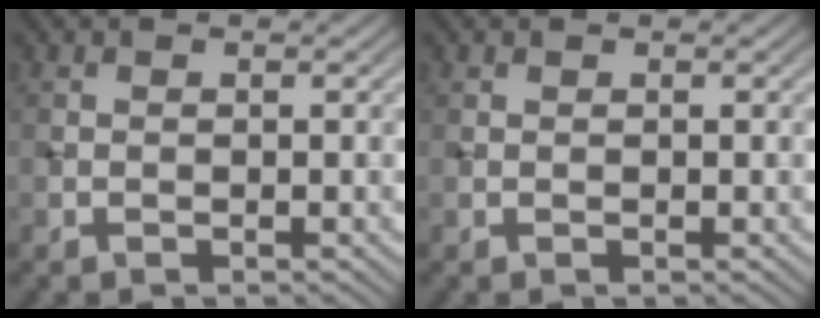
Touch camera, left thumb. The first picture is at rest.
{"total": 0.0}